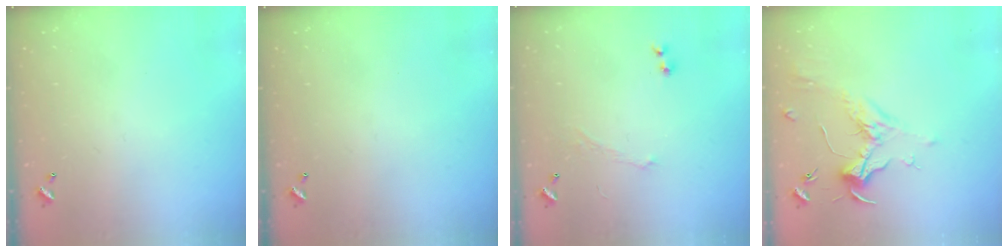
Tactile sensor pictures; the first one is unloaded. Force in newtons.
{"total": 0.0}
{"total": 1.2, "press": 1.0, "slide": 0.8}
{"total": 2.0, "press": 1.9, "slide": 0.6}